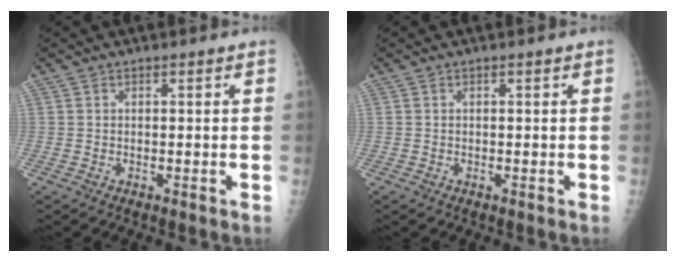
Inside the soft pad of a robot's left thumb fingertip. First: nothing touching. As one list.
[{"total": 0.0}]